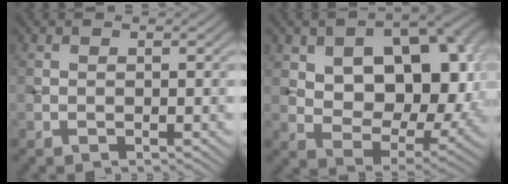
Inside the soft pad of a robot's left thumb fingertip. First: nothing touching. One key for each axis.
{"total": 13.5, "fx": 2.5, "fy": 8.5, "fz": 10.1, "tx": -0.145, "ty": -0.009, "tz": 0.046}